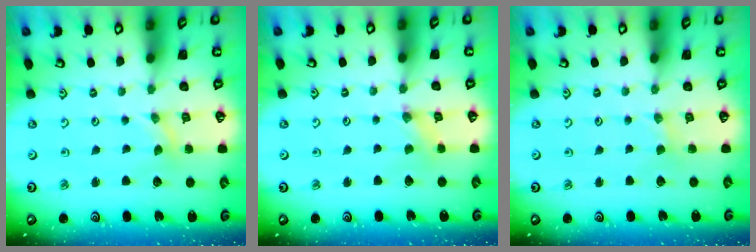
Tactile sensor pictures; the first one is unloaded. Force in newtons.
{"total": 0.0}
{"total": 0.0}